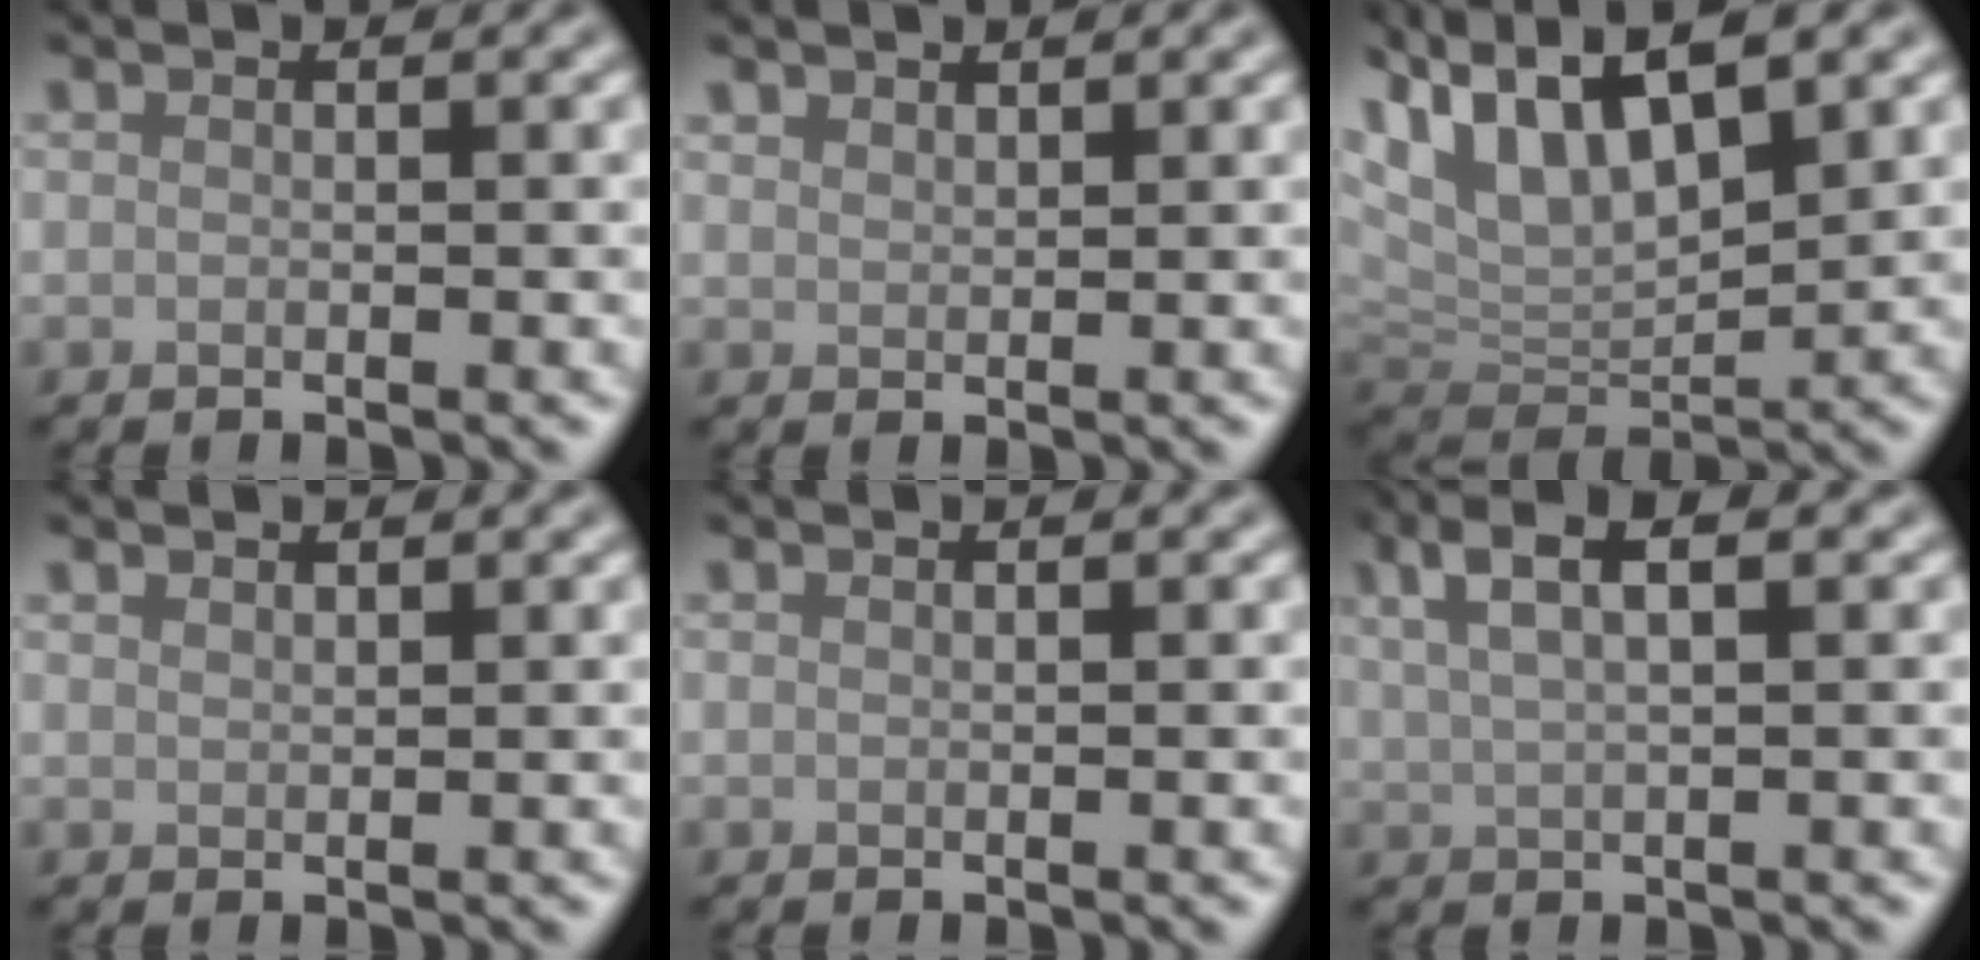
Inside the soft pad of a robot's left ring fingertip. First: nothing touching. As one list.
[{"total": 1.2, "force": [1.1, 0.4, 0.1], "torque": [-0.002, 0.000, 0.024]}, {"total": 12.0, "force": [6.4, 5.7, 8.4], "torque": [-0.170, 0.021, 0.111]}, {"total": 0.8, "force": [0.8, 0.2, 0.1], "torque": [-0.001, -0.001, 0.016]}, {"total": 0.0}, {"total": 4.6, "force": [2.6, 1.5, 3.6], "torque": [-0.066, 0.014, 0.046]}]